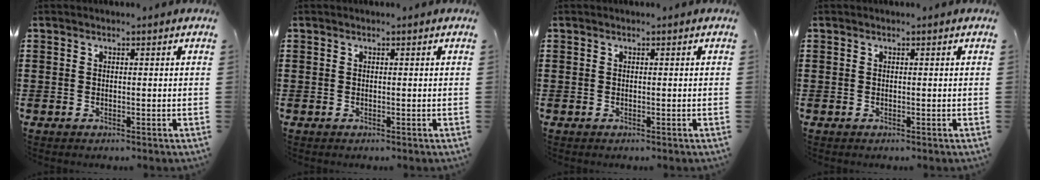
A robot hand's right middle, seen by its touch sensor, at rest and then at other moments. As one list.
[{"total": 0.0}, {"total": 0.0}, {"total": 0.0}]